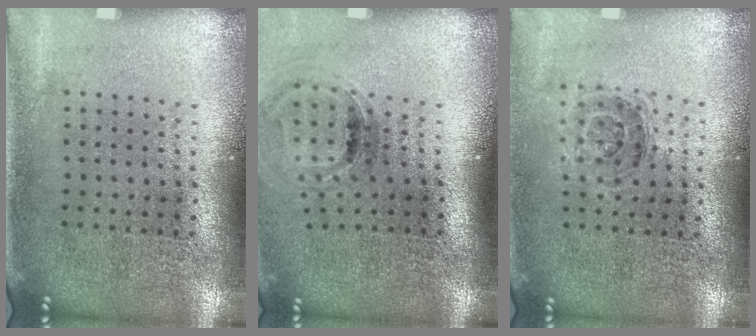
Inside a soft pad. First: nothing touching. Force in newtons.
{"total": 1.0, "press": 0.9, "slide": 0.4}
{"total": 1.1, "press": 1.0, "slide": 0.5}